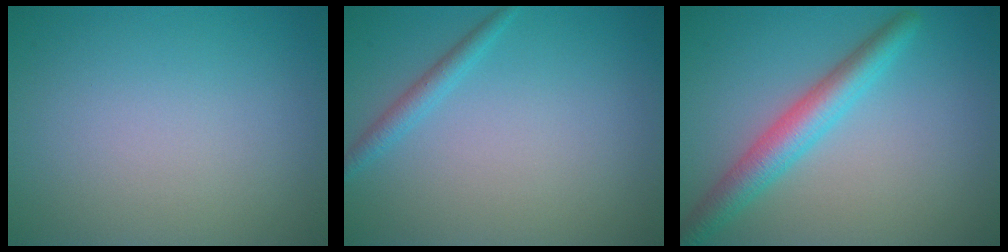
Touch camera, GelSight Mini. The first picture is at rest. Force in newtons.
{"total": 1.5, "press": 1.5, "slide": 0.1}
{"total": 4.2, "press": 4.2, "slide": 0.2}